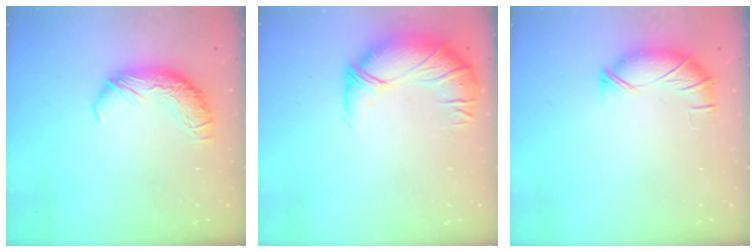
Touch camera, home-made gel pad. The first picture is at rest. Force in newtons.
{"total": 2.7, "press": 1.1, "slide": 2.5}
{"total": 4.8, "press": 4.6, "slide": 1.2}